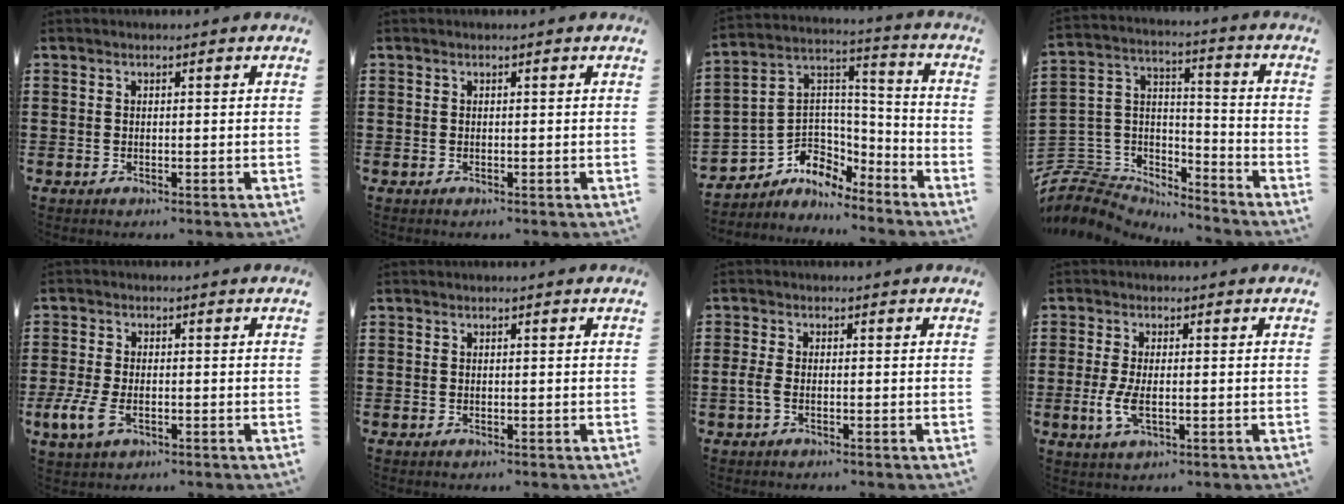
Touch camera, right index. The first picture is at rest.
{"total": 0.0}
{"total": 5.7, "force": [-3.0, 4.8, 0.7], "torque": [-0.043, -0.011, -0.060]}
{"total": 7.5, "force": [-6.4, 3.8, 1.0], "torque": [-0.050, -0.001, -0.127]}
{"total": 4.5, "force": [-1.6, 2.4, 3.5], "torque": [-0.094, -0.011, -0.036]}
{"total": 0.0}
{"total": 1.9, "force": [-1.0, 0.6, 1.6], "torque": [-0.045, -0.007, -0.022]}
{"total": 4.0, "force": [-0.6, 1.6, 3.6], "torque": [-0.089, -0.009, -0.017]}